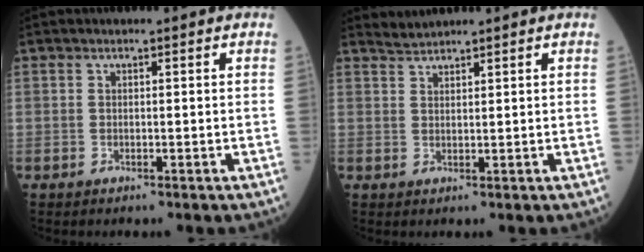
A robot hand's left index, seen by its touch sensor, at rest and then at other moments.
{"total": 1.7, "force": [1.6, -0.5, -0.4], "torque": [-0.001, 0.005, 0.040]}